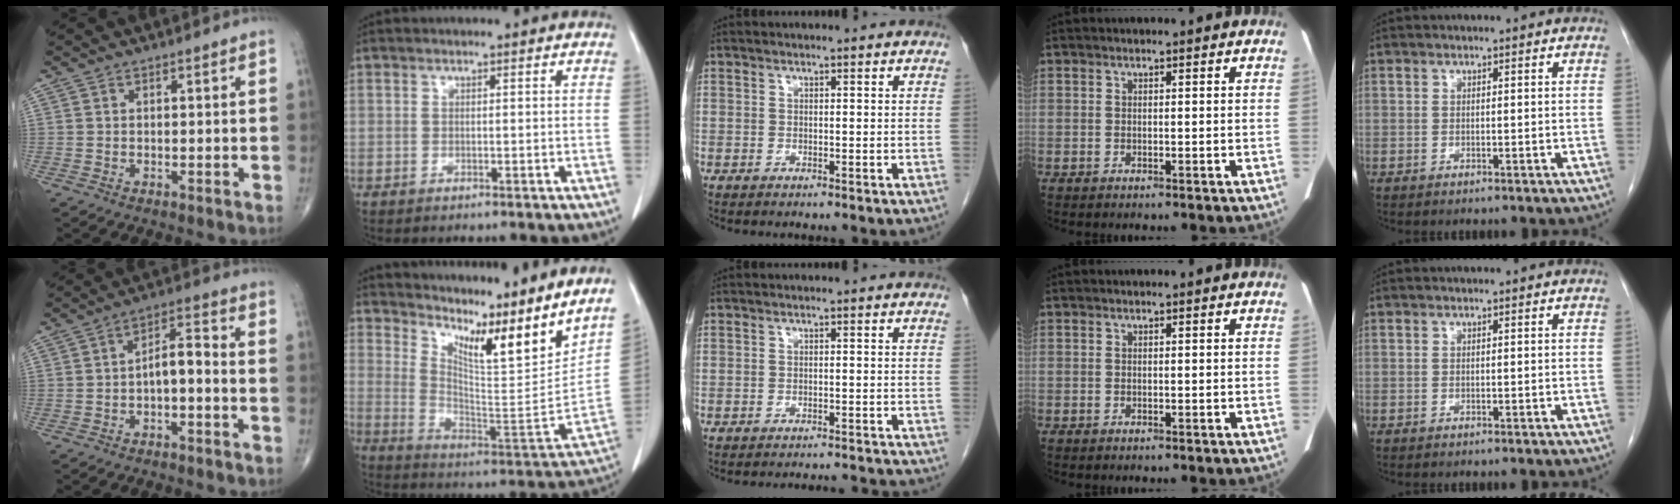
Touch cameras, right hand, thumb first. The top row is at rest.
{"thumb": {"total": 5.6, "force": [-1.5, 1.9, 5.0], "torque": [-0.081, 0.040, -0.028]}, "index": {"total": 20.8, "force": [17.0, 1.2, 11.8], "torque": [-0.191, -0.051, 0.260]}, "middle": {"total": 6.7, "force": [-6.6, 0.3, 0.9], "torque": [-0.008, 0.002, -0.077]}}